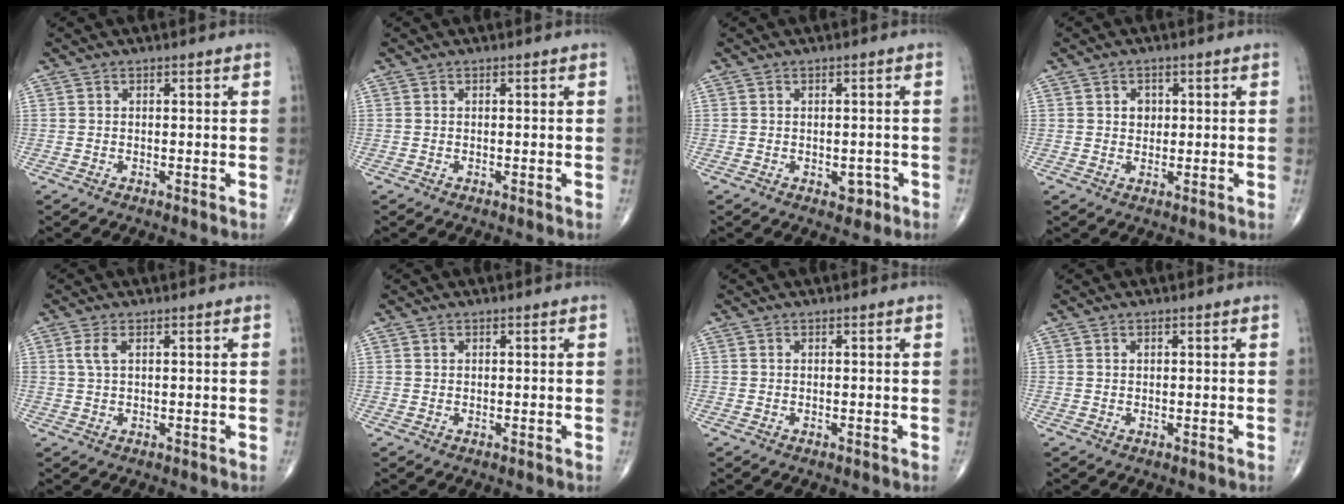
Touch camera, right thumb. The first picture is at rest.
{"total": 0.0}
{"total": 2.2, "force": [-0.9, 1.5, 1.3], "torque": [-0.003, 0.002, -0.008]}
{"total": 2.5, "force": [0.6, 2.1, 1.3], "torque": [-0.007, -0.001, 0.010]}
{"total": 2.6, "force": [0.9, 1.2, 2.1], "torque": [-0.053, 0.008, 0.021]}
{"total": 0.7, "force": [0.3, 0.5, 0.2], "torque": [-0.001, -0.001, 0.006]}
{"total": 0.0}
{"total": 0.6, "force": [0.3, 0.5, 0.3], "torque": [-0.004, -0.001, 0.005]}